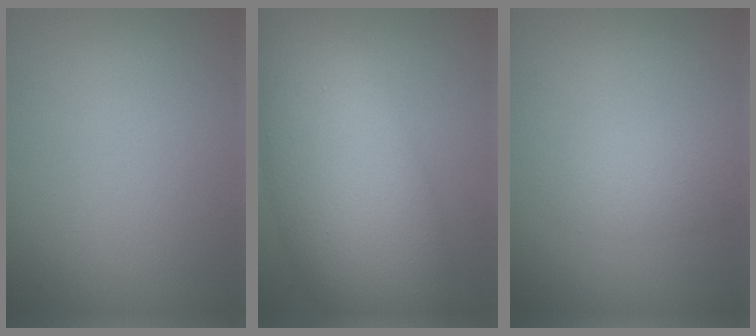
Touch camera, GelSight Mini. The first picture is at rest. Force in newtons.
{"total": 11.8, "press": 11.8, "slide": 0.2}
{"total": 1.9, "press": 1.9, "slide": 0.1}